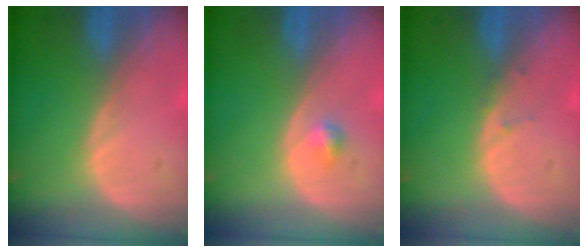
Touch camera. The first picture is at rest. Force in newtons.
{"total": 1.5, "press": 1.5, "slide": 0.3}
{"total": 0.9, "press": 0.6, "slide": 0.6}